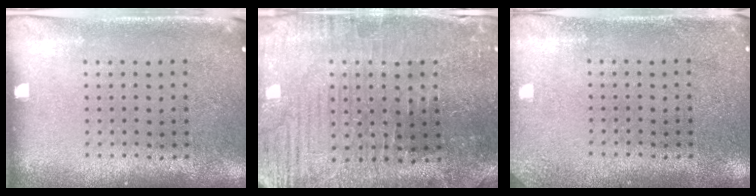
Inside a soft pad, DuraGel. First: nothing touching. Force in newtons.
{"total": 1.8, "press": 1.8, "slide": 0.3}
{"total": 1.7, "press": 1.7, "slide": 0.2}